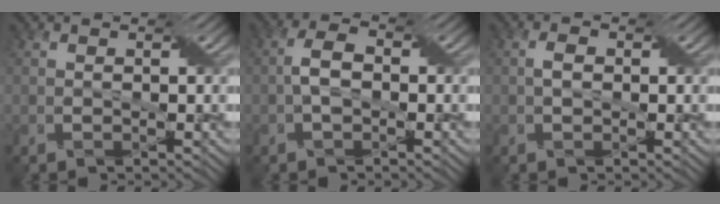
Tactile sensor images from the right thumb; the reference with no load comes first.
{"total": 3.2, "force": [-0.5, 1.8, 2.6], "torque": [-0.057, 0.009, -0.013]}
{"total": 1.6, "force": [-0.1, 1.0, 1.2], "torque": [-0.025, 0.003, -0.003]}